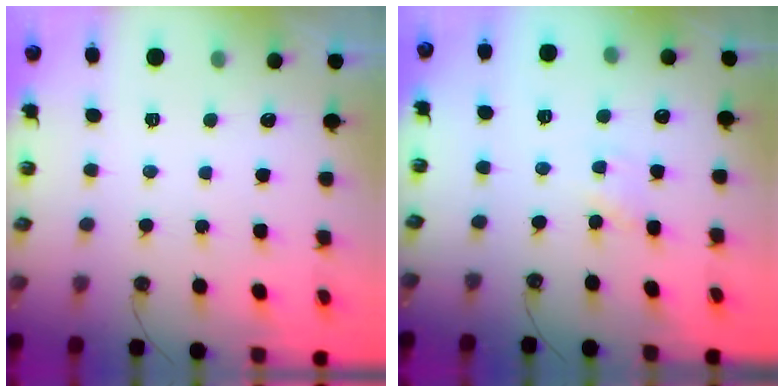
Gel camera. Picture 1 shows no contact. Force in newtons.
{"total": 1.8, "press": 1.7, "slide": 0.3}